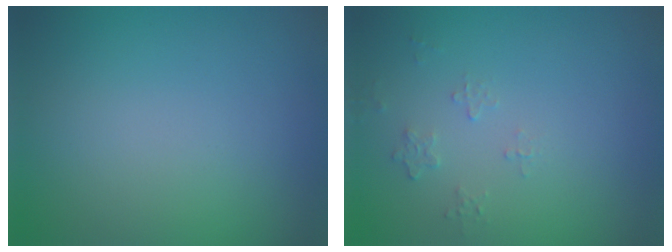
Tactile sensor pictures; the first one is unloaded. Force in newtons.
{"total": 0.7, "press": 0.5, "slide": 0.5}